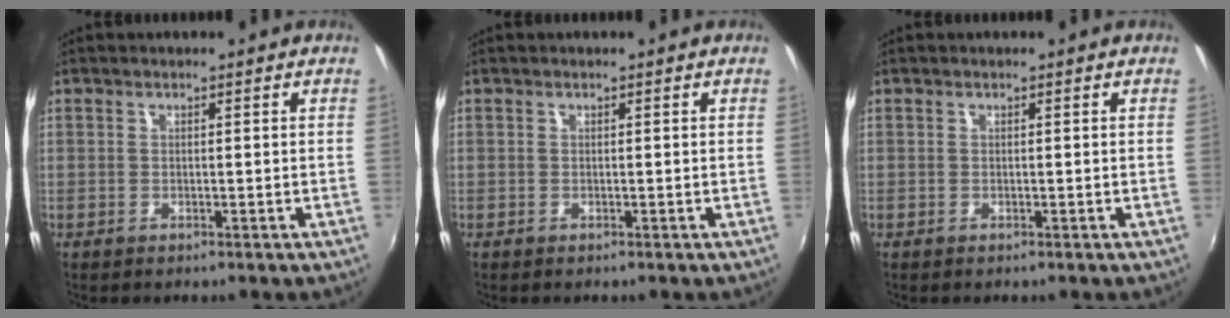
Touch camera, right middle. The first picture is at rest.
{"total": 0.0}
{"total": 0.0}